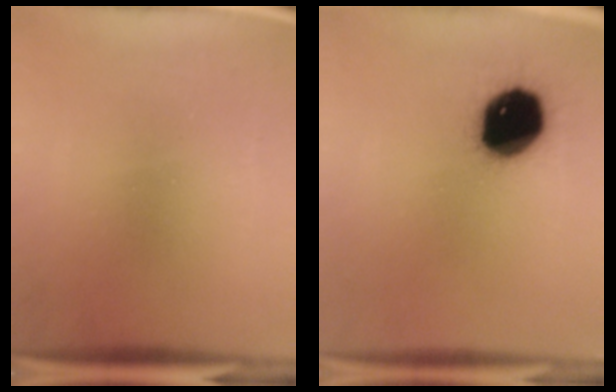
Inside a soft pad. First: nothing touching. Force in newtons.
{"total": 17.4}